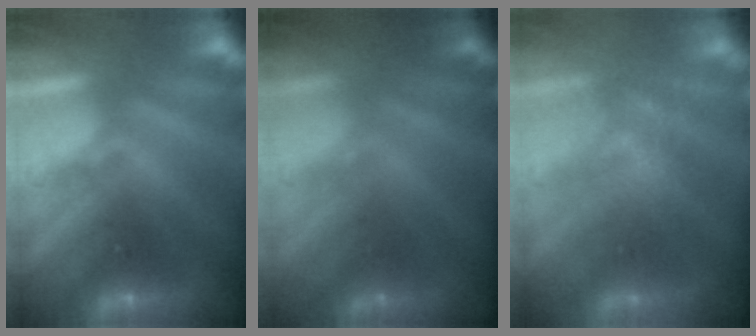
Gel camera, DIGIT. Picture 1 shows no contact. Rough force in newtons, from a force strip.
{"total": 1.7}
{"total": 4.8}